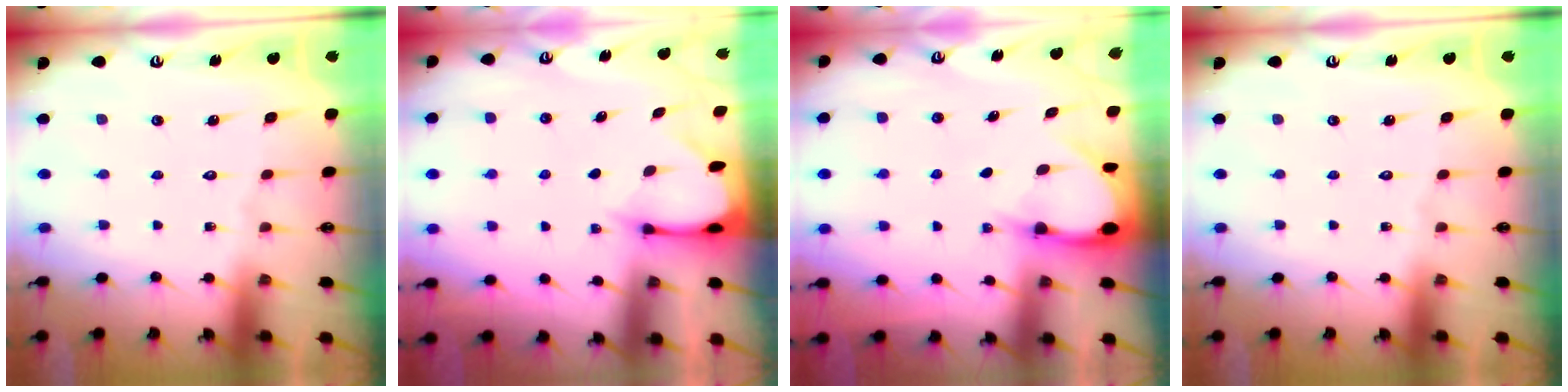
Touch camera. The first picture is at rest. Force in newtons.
{"total": 2.4, "press": 2.3, "slide": 0.3}
{"total": 3.3, "press": 3.3, "slide": 0.1}
{"total": 0.0}